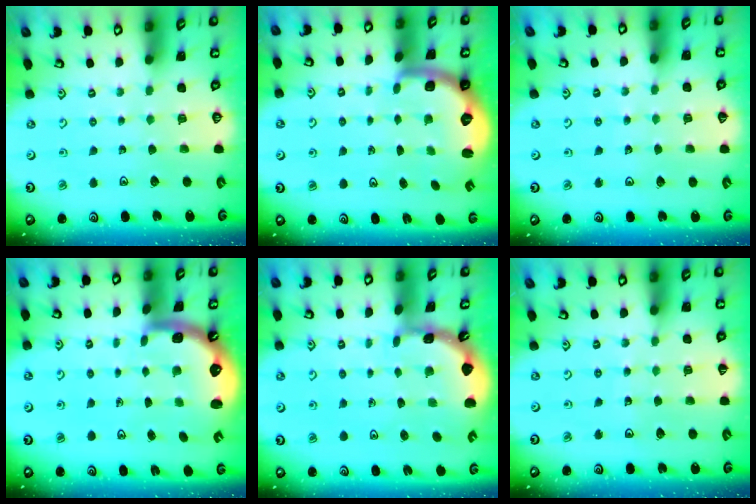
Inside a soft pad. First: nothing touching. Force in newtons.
{"total": 3.4, "press": 2.6, "slide": 2.1}
{"total": 2.6, "press": 2.6, "slide": 0.2}
{"total": 1.4, "press": 1.3, "slide": 0.6}
{"total": 1.8, "press": 1.8, "slide": 0.1}
{"total": 3.5, "press": 3.5, "slide": 0.3}